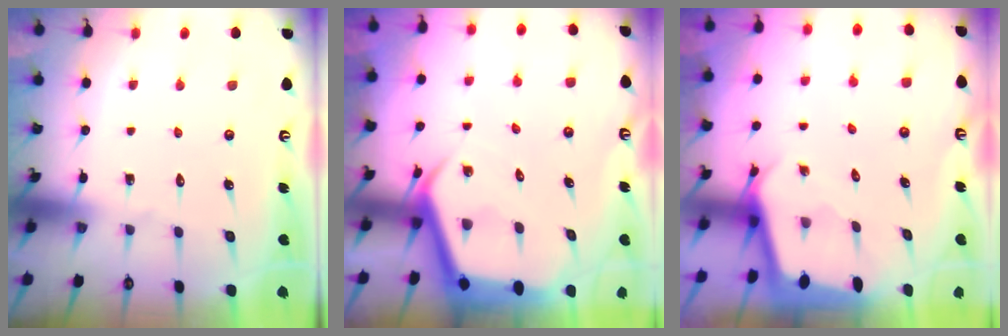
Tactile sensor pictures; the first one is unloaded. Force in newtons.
{"total": 5.5, "press": 5.5, "slide": 0.3}
{"total": 2.4, "press": 2.4, "slide": 0.2}